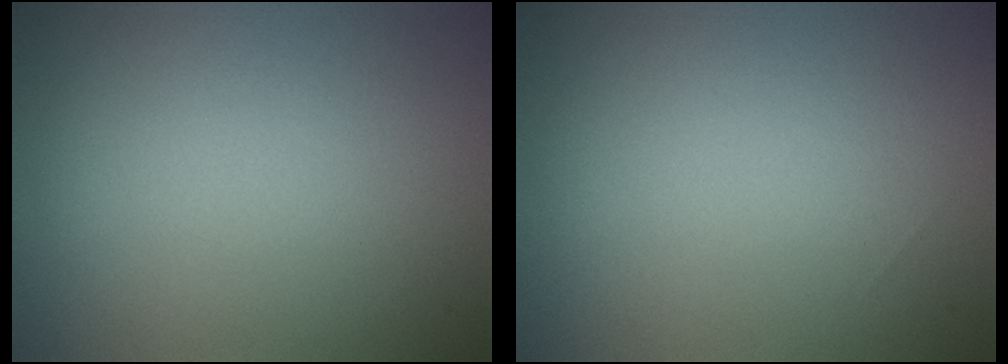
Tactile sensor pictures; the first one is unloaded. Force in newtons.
{"total": 0.0}